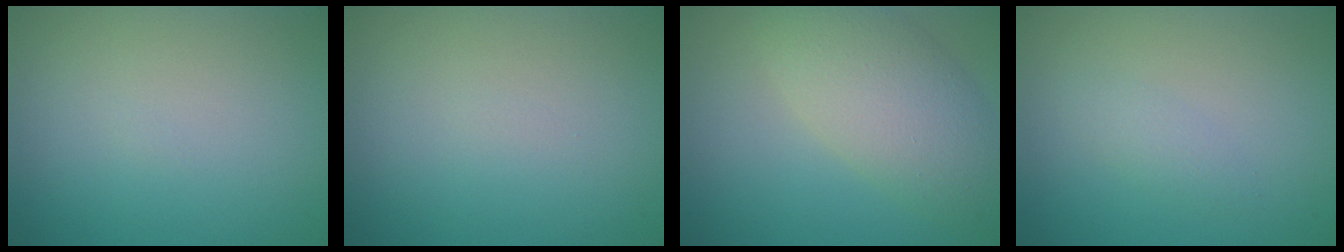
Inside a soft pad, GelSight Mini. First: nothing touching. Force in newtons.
{"total": 0.0}
{"total": 6.4, "press": 6.4, "slide": 0.6}
{"total": 1.2, "press": 1.2, "slide": 0.1}